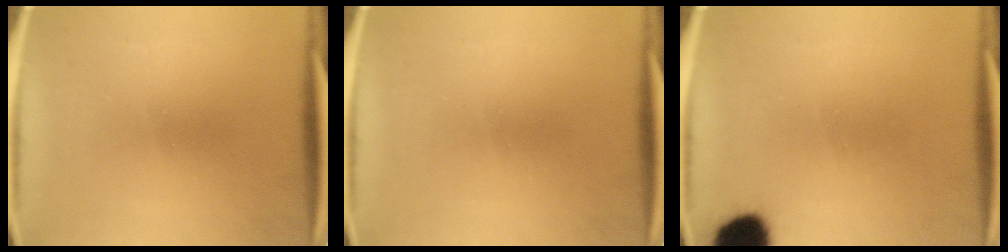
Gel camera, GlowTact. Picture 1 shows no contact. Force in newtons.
{"total": 0.0}
{"total": 9.2}